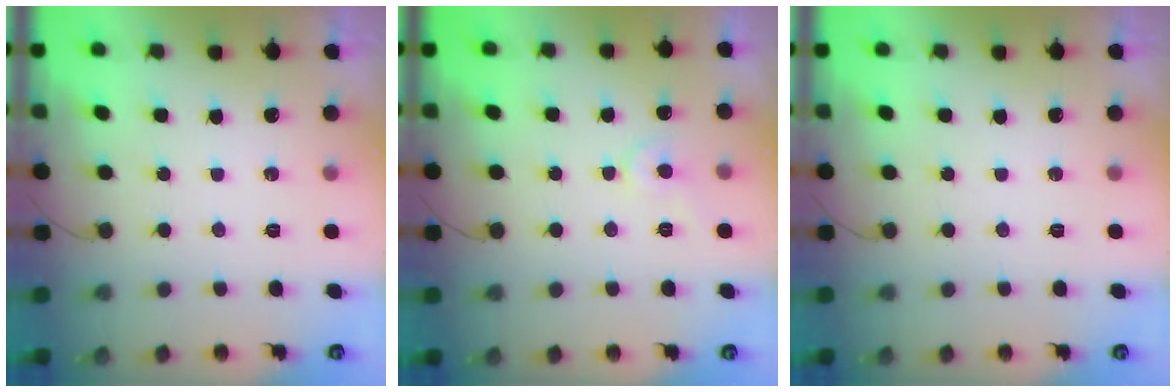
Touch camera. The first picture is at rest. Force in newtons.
{"total": 5.6, "press": 5.6, "slide": 0.3}
{"total": 0.0}